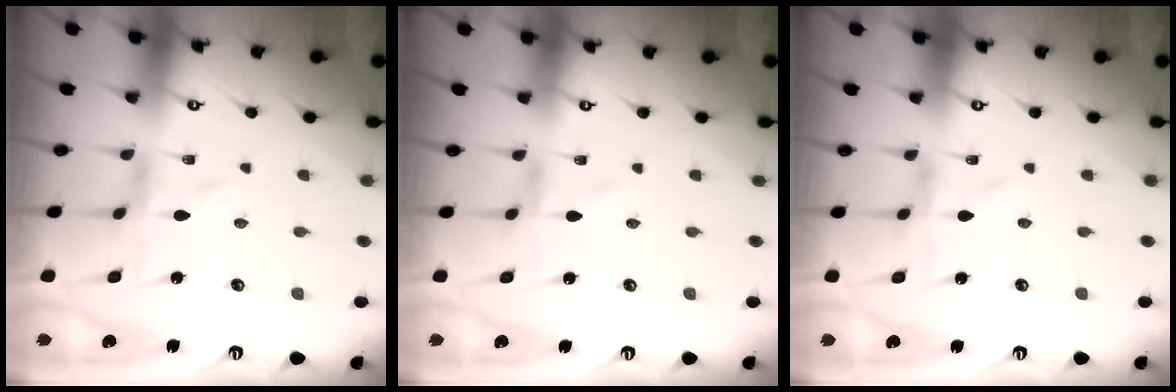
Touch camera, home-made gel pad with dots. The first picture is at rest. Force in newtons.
{"total": 0.6, "press": 0.6, "slide": 0.2}
{"total": 0.0}